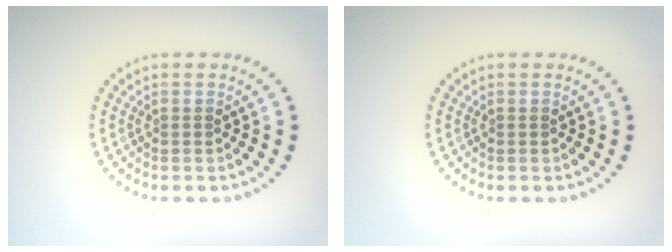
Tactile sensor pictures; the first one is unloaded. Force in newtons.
{"total": 0.0}